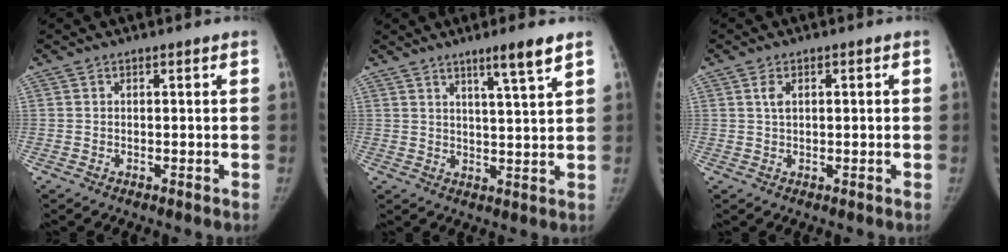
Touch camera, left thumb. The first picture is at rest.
{"total": 6.3, "force": [4.1, -0.4, 4.7], "torque": [-0.073, -0.029, 0.069]}
{"total": 2.1, "force": [0.5, 1.2, 1.6], "torque": [-0.028, 0.009, 0.009]}